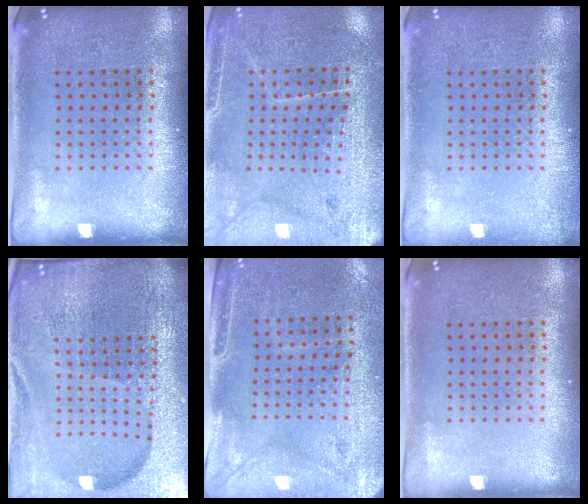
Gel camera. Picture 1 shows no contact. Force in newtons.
{"total": 3.1, "press": 3.0, "slide": 0.7}
{"total": 0.7, "press": 0.7, "slide": 0.0}
{"total": 6.9, "press": 5.9, "slide": 3.6}
{"total": 2.9, "press": 2.5, "slide": 1.5}
{"total": 0.0}